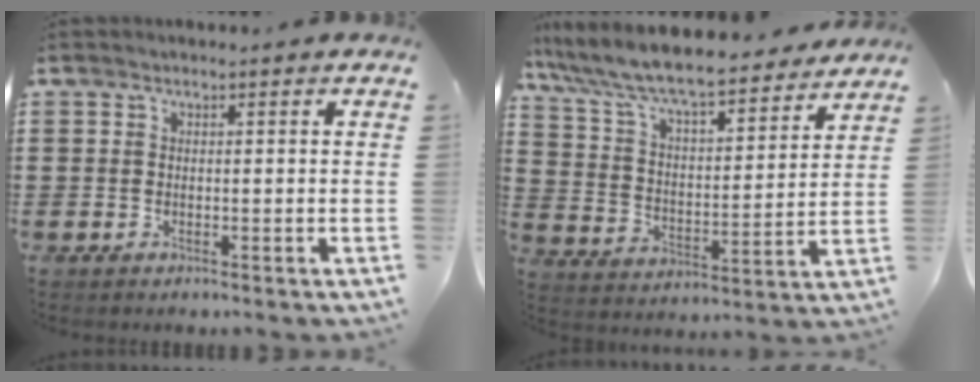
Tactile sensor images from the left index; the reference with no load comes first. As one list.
[{"total": 8.6, "force": [7.8, 0.8, 3.6], "torque": [-0.104, -0.051, 0.129]}]